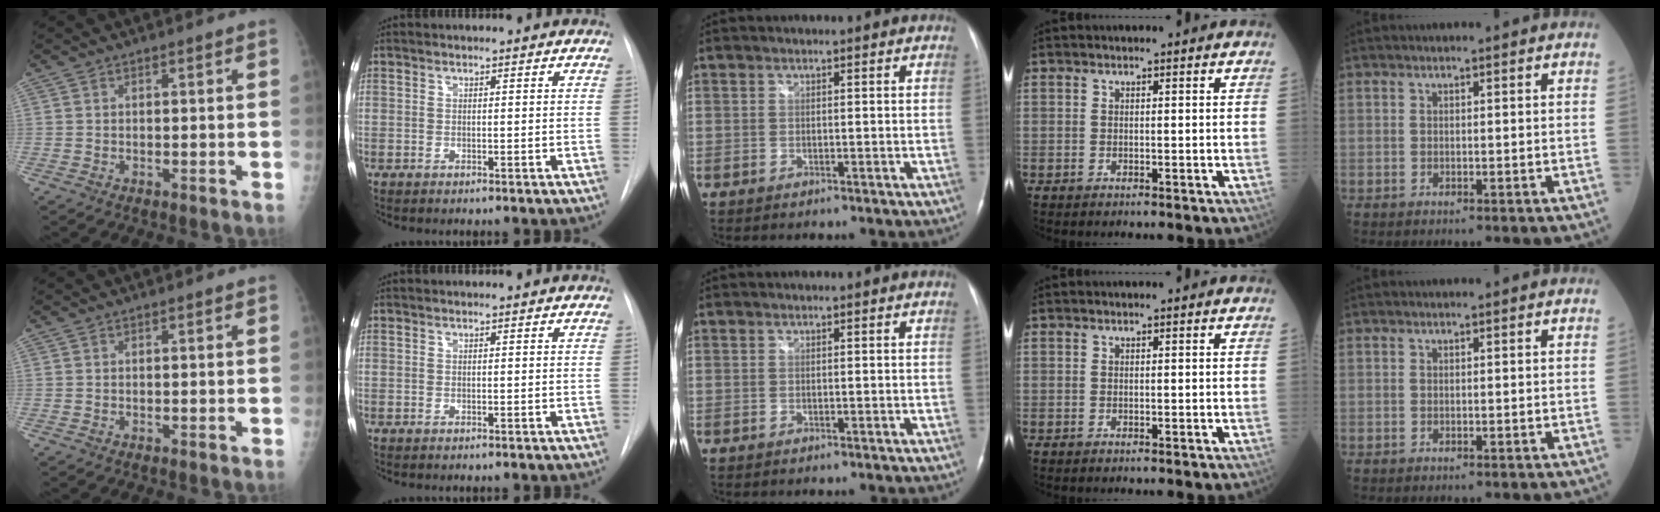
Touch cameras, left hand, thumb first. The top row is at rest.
{}